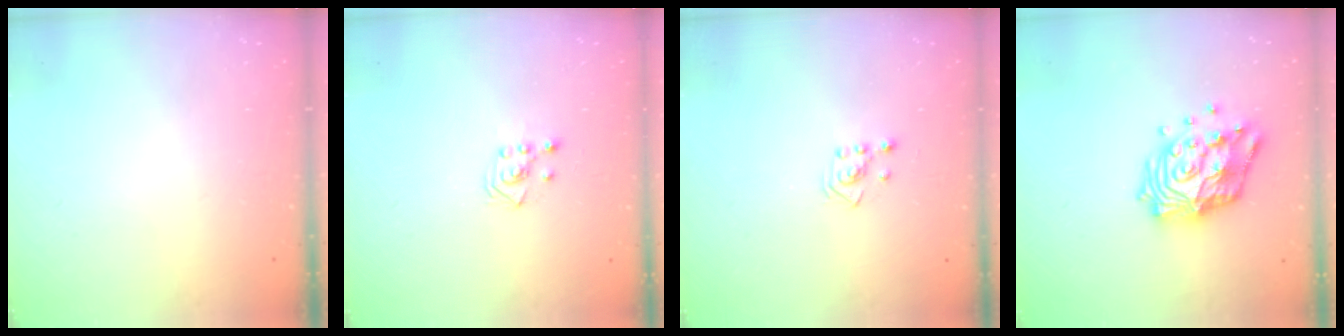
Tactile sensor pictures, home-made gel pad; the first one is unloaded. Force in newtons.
{"total": 3.7, "press": 3.7, "slide": 0.7}
{"total": 2.3, "press": 2.2, "slide": 0.7}
{"total": 15.7, "press": 15.7, "slide": 1.4}